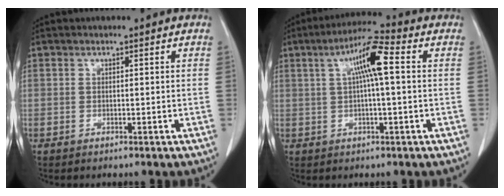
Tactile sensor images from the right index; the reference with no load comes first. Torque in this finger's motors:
{"motor_torque": [0.67, -0.10, 0.37, 0.10]}